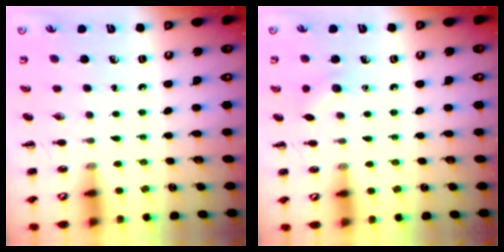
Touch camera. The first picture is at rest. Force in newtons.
{"total": 5.9, "press": 5.7, "slide": 1.4}